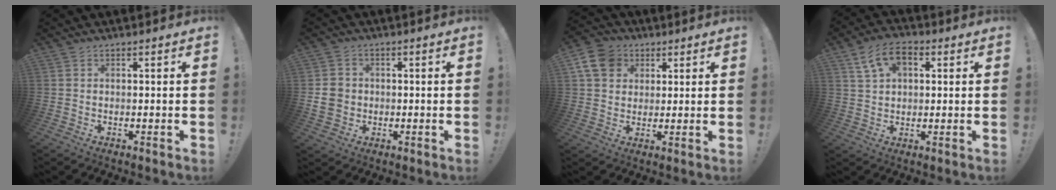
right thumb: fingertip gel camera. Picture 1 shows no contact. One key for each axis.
{"total": 7.1, "fx": -0.3, "fy": 6.4, "fz": 3.0, "tx": -0.046, "ty": 0.009, "tz": -0.003}
{"total": 11.4, "fx": 4.1, "fy": 9.4, "fz": 5.0, "tx": -0.080, "ty": -0.013, "tz": 0.083}
{"total": 9.1, "fx": 3.8, "fy": 5.5, "fz": 6.2, "tx": -0.102, "ty": -0.002, "tz": 0.074}